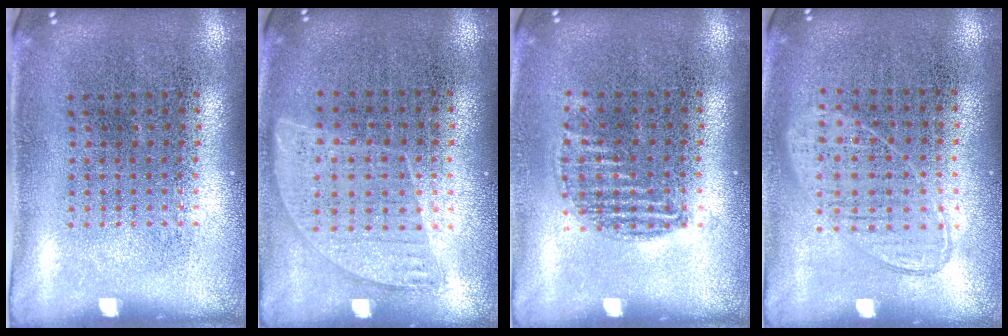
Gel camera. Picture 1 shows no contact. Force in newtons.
{"total": 0.9, "press": 0.7, "slide": 0.5}
{"total": 0.9, "press": 0.8, "slide": 0.4}
{"total": 1.0, "press": 0.8, "slide": 0.5}